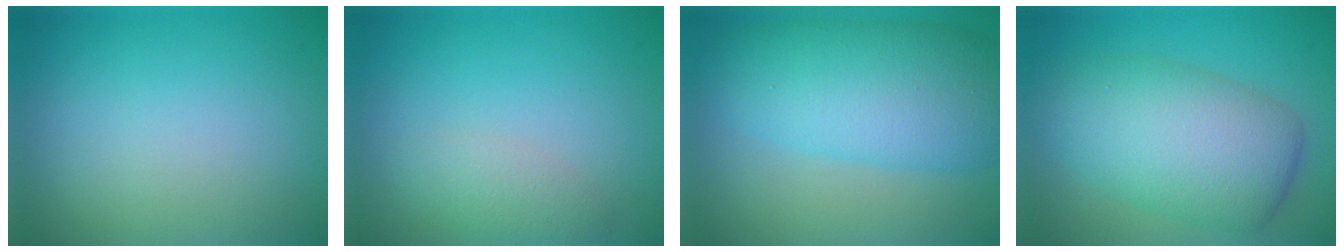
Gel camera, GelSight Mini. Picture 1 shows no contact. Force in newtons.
{"total": 2.0, "press": 2.0, "slide": 0.0}
{"total": 8.9, "press": 8.9, "slide": 0.1}
{"total": 9.0, "press": 9.0, "slide": 0.1}